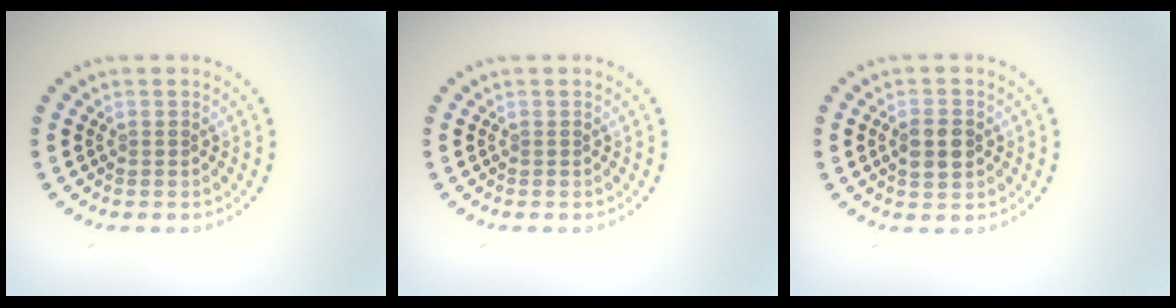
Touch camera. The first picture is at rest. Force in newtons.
{"total": 0.0}
{"total": 2.8, "press": 2.8, "slide": 0.1}